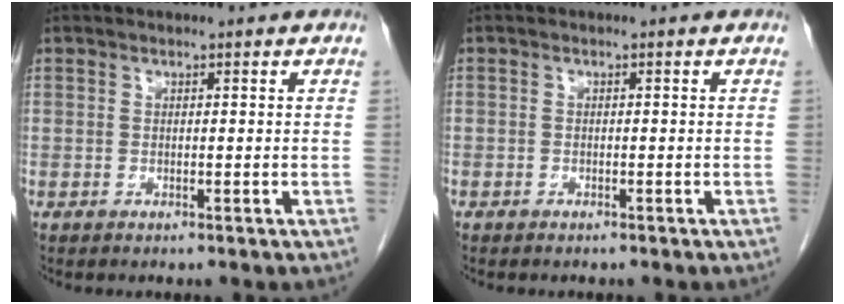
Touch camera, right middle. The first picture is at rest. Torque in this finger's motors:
{"motor_torque": [1.04, -1.09, 0.04, -0.12]}